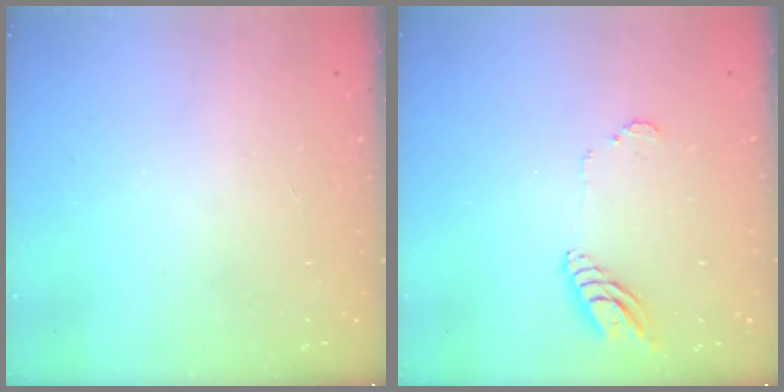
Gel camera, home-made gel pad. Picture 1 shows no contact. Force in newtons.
{"total": 9.4, "press": 9.3, "slide": 1.1}